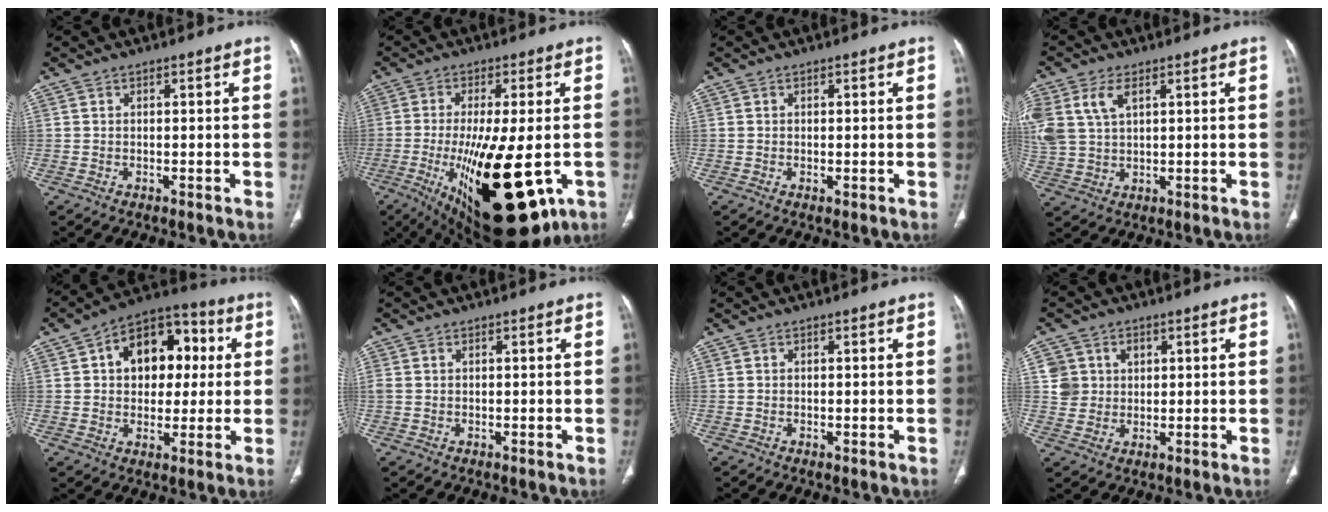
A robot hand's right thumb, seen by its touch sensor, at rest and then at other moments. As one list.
[{"total": 24.1, "force": [-6.5, 8.5, 21.6], "torque": [-0.335, -0.030, -0.074]}, {"total": 0.6, "force": [-0.1, 0.2, 0.5], "torque": [-0.012, -0.004, -0.003]}, {"total": 10.5, "force": [4.0, 6.3, 7.4], "torque": [-0.187, 0.002, 0.088]}, {"total": 15.3, "force": [3.2, 10.5, 10.7], "torque": [-0.102, 0.018, 0.040]}, {"total": 1.2, "force": [0.2, 1.0, 0.7], "torque": [-0.025, 0.009, 0.009]}, {"total": 0.0}, {"total": 5.7, "force": [1.7, 5.3, 1.1], "torque": [0.008, -0.004, 0.032]}]